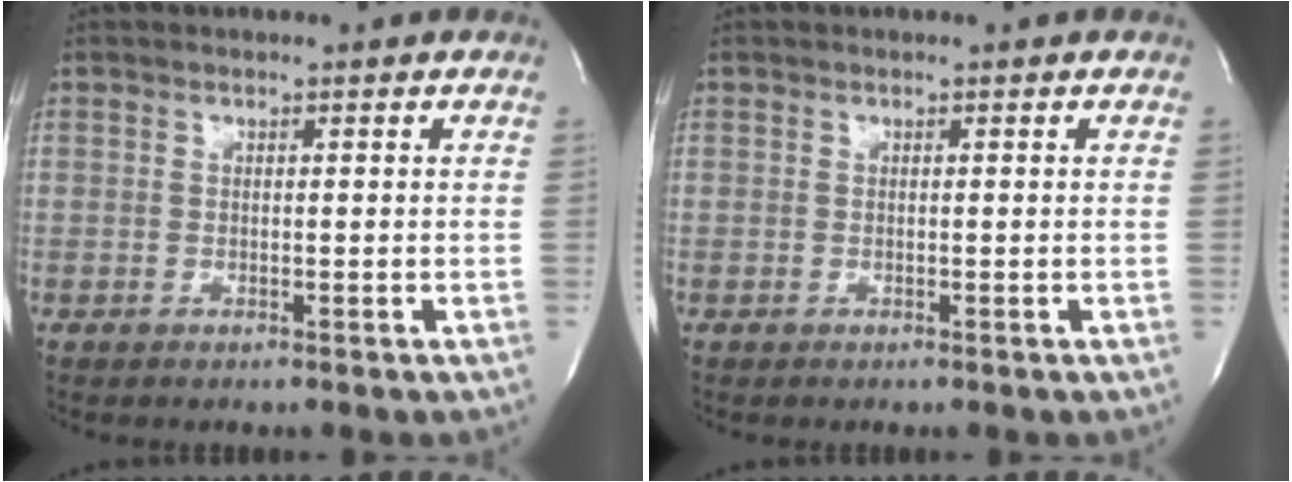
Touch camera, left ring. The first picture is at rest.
{"total": 0.0}